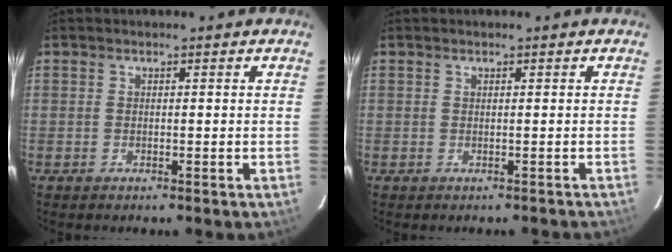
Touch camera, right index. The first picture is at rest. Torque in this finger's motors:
{"motor_torque": [0.03, -0.07, 0.03, 0.00]}